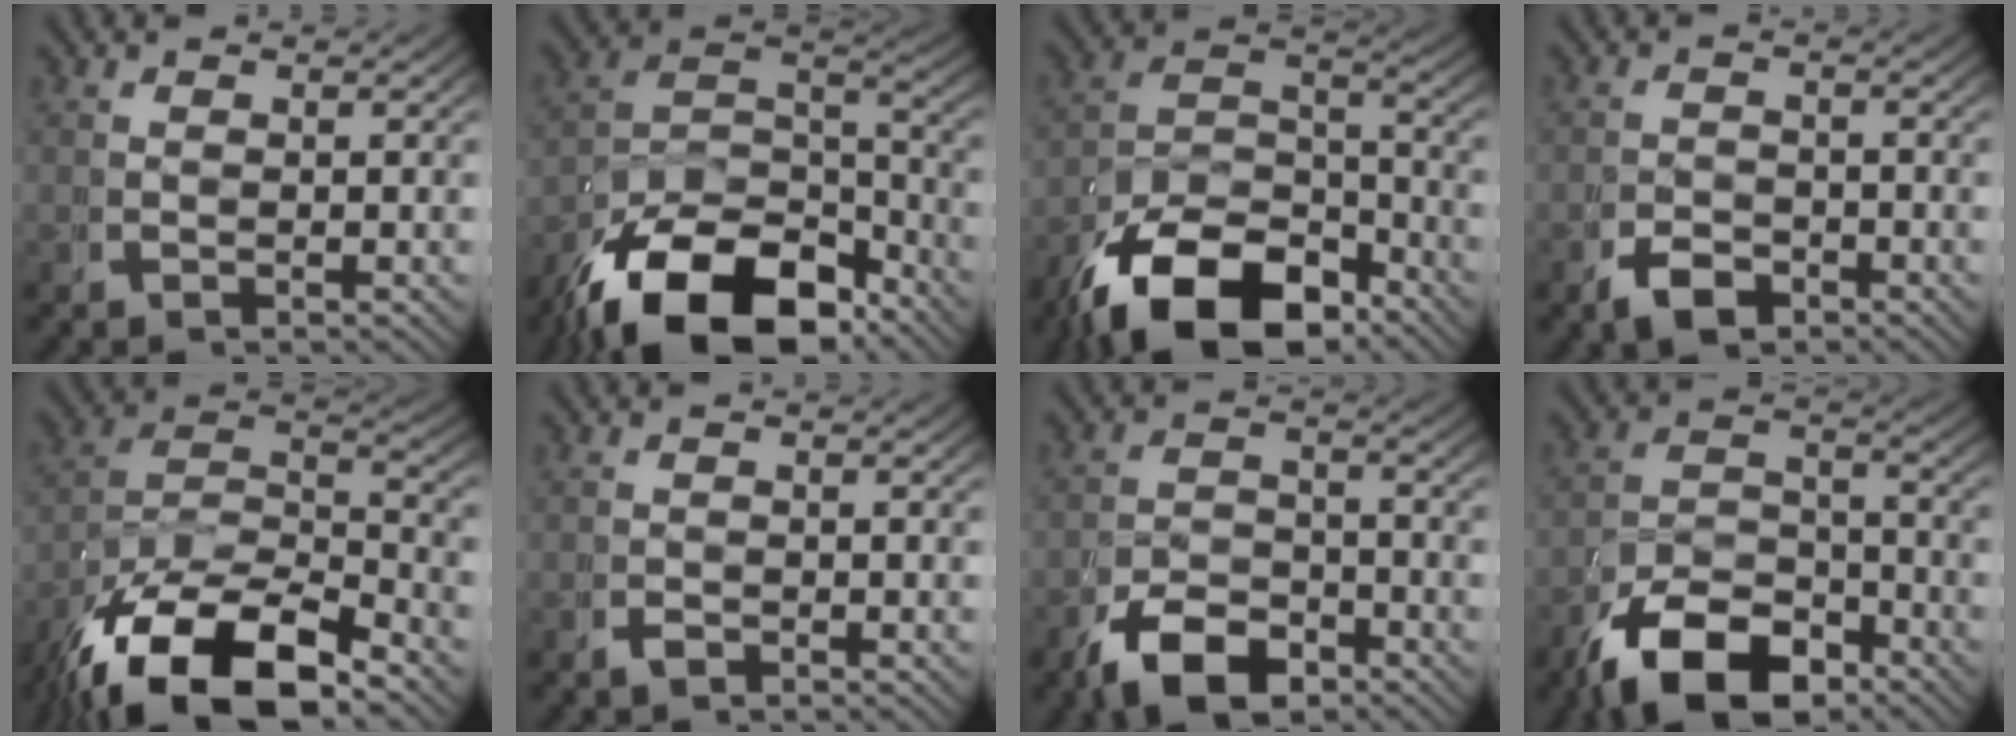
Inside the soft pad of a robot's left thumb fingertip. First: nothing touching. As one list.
[{"total": 12.5, "force": [-5.9, 7.1, 8.4], "torque": [-0.163, -0.051, -0.076]}, {"total": 12.1, "force": [-6.6, 6.9, 7.4], "torque": [-0.133, -0.046, -0.092]}, {"total": 2.3, "force": [-2.0, 1.0, 0.7], "torque": [0.000, -0.002, -0.039]}, {"total": 13.2, "force": [-4.7, 8.0, 9.4], "torque": [-0.189, -0.040, -0.065]}, {"total": 0.8, "force": [-0.7, 0.1, 0.1], "torque": [0.004, 0.002, -0.017]}, {"total": 5.0, "force": [-3.6, 2.6, 2.4], "torque": [-0.023, -0.010, -0.066]}, {"total": 8.4, "force": [-5.3, 4.7, 4.5], "torque": [-0.062, -0.025, -0.084]}]